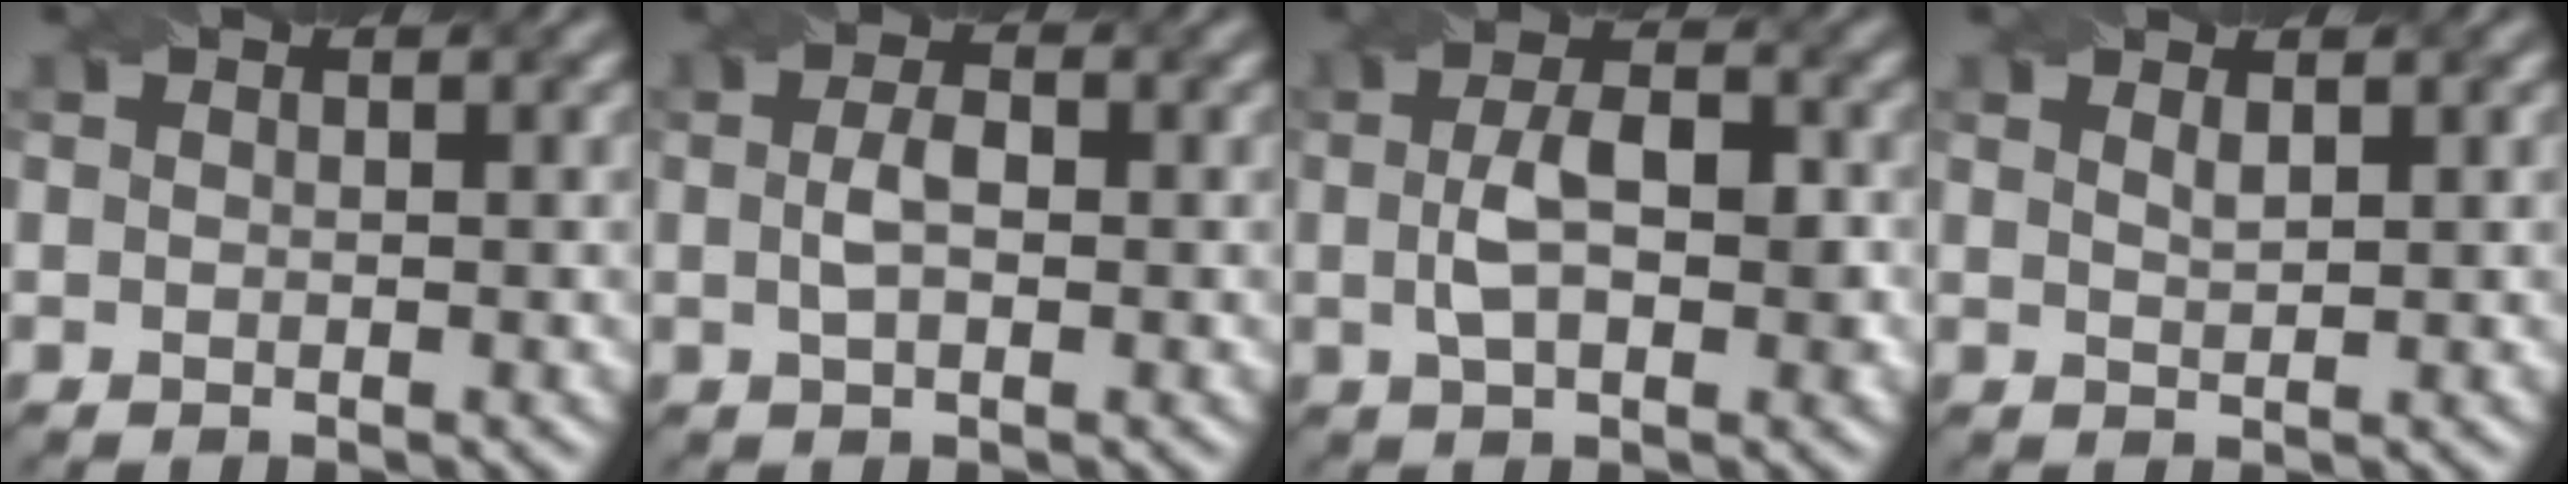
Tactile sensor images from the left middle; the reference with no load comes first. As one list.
[{"total": 2.2, "force": [0.0, 1.0, 2.0], "torque": [-0.045, 0.003, -0.001]}, {"total": 4.8, "force": [0.0, 2.3, 4.2], "torque": [-0.078, 0.003, -0.001]}, {"total": 1.0, "force": [0.7, 0.2, 0.6], "torque": [-0.012, 0.001, 0.014]}]